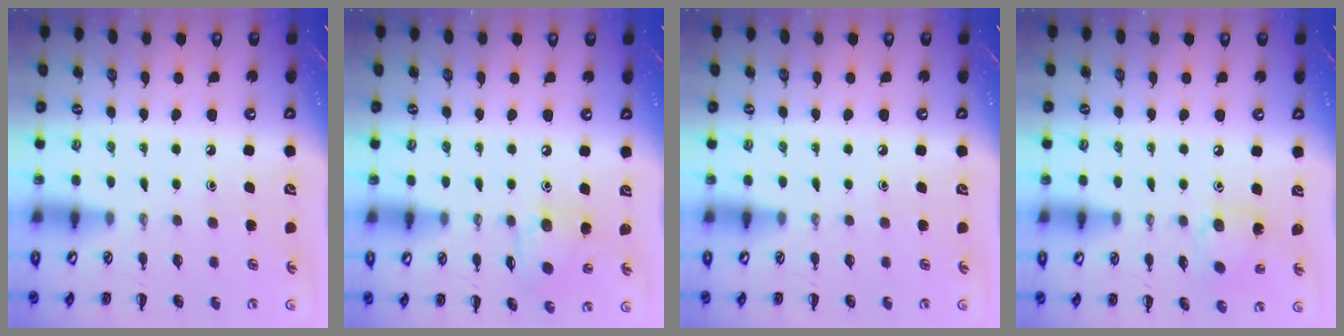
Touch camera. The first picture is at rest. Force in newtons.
{"total": 9.6, "press": 9.5, "slide": 1.0}
{"total": 0.0}
{"total": 7.2, "press": 7.2, "slide": 0.5}